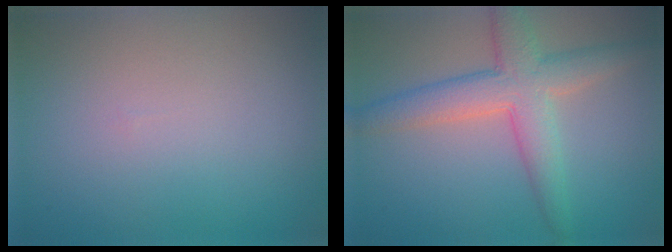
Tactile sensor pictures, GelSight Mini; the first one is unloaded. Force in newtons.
{"total": 5.3, "press": 5.3, "slide": 0.1}